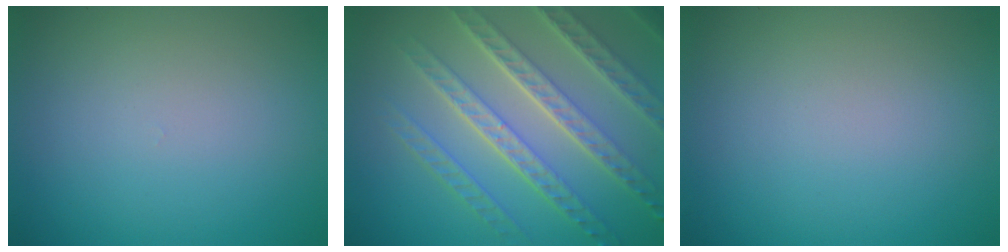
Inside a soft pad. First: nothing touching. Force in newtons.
{"total": 8.3, "press": 5.7, "slide": 5.9}
{"total": 0.0}